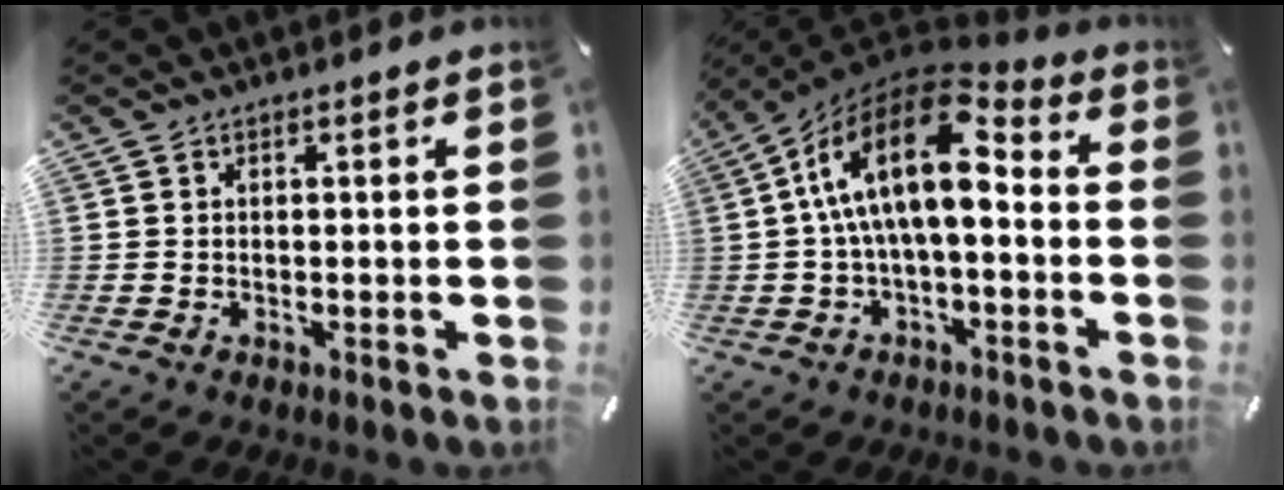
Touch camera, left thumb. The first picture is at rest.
{"total": 17.5, "force": [2.7, 8.3, 15.2], "torque": [-0.286, -0.009, 0.044]}